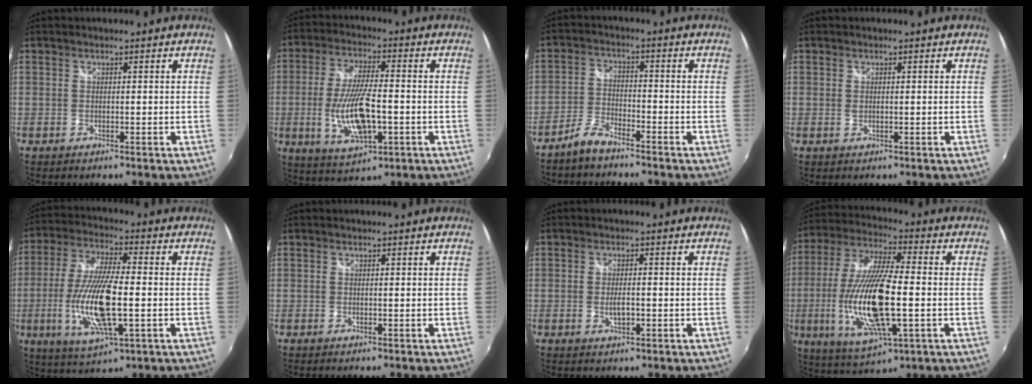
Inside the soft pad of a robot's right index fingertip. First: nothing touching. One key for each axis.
{"total": 13.2, "fx": -3.0, "fy": 4.7, "fz": 12.0, "tx": -0.239, "ty": -0.013, "tz": -0.048}
{"total": 4.8, "fx": -4.1, "fy": 1.2, "fz": 2.2, "tx": -0.059, "ty": 0.006, "tz": -0.085}
{"total": 0.8, "fx": -0.1, "fy": 0.5, "fz": 0.6, "tx": -0.014, "ty": -0.002, "tz": -0.001}
{"total": 16.1, "fx": -3.2, "fy": 4.3, "fz": 15.2, "tx": -0.311, "ty": -0.016, "tz": -0.058}
{"total": 0.0}
{"total": 2.8, "fx": -0.7, "fy": 1.1, "fz": 2.4, "tx": -0.043, "ty": -0.005, "tz": -0.010}
{"total": 19.6, "fx": -3.5, "fy": 5.4, "fz": 18.5, "tx": -0.376, "ty": -0.018, "tz": -0.059}